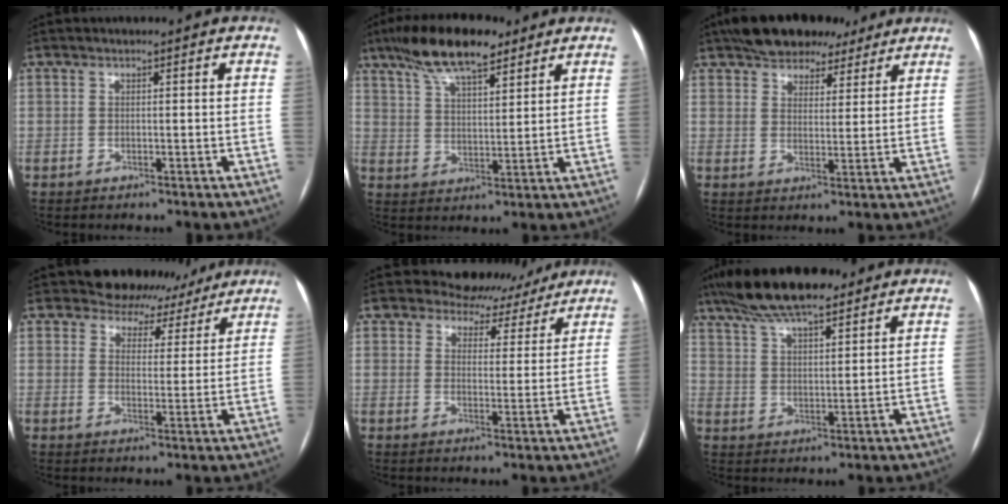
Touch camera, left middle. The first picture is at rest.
{"total": 12.8, "force": [9.2, 3.9, 8.0], "torque": [-0.153, 0.022, 0.165]}
{"total": 12.1, "force": [9.4, 6.2, 4.5], "torque": [-0.068, 0.035, 0.141]}
{"total": 9.8, "force": [8.3, 5.1, 0.1], "torque": [0.022, 0.003, 0.091]}
{"total": 10.6, "force": [9.4, 4.9, 0.1], "torque": [0.019, 0.001, 0.104]}
{"total": 13.6, "force": [10.4, 3.9, 7.8], "torque": [-0.153, 0.028, 0.182]}